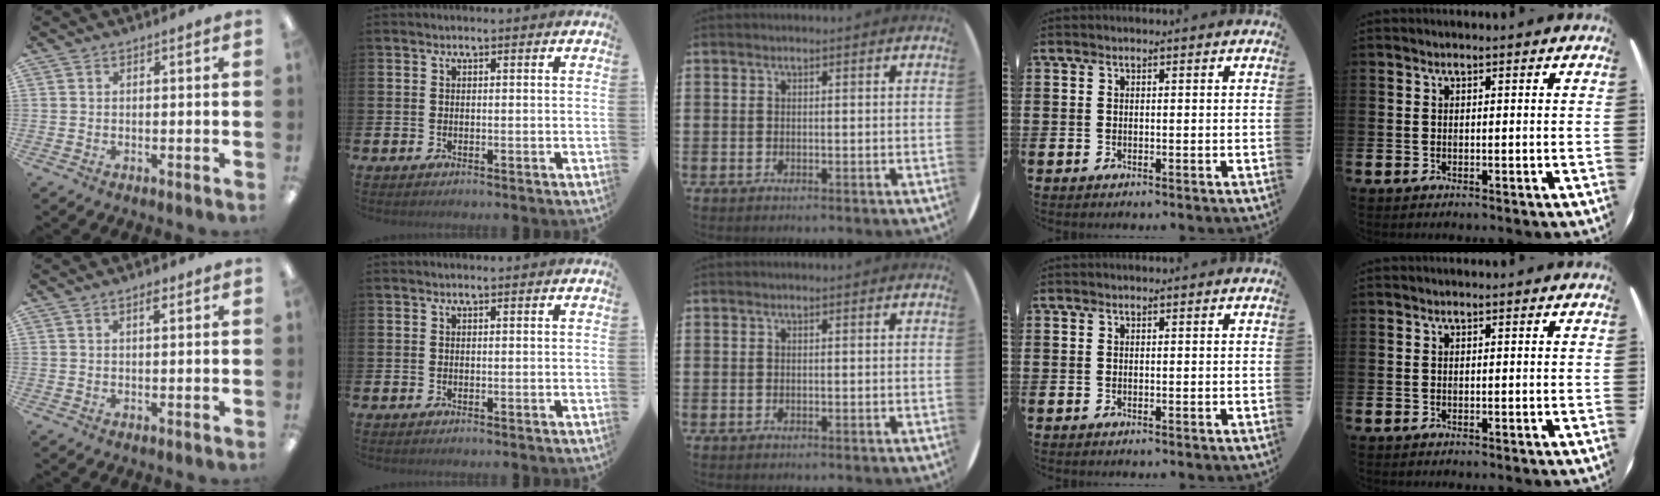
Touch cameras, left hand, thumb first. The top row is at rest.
{"thumb": {"total": 1.9, "force": [1.3, 0.5, 1.3], "torque": [-0.020, -0.001, 0.020]}}